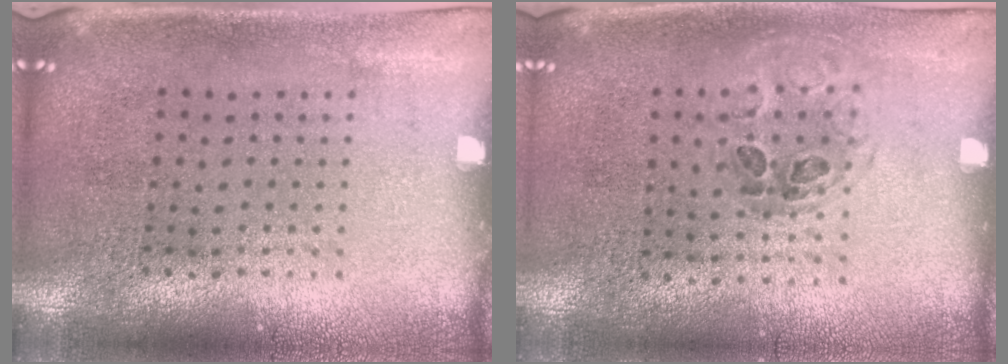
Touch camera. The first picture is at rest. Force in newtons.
{"total": 1.0, "press": 0.7, "slide": 0.7}